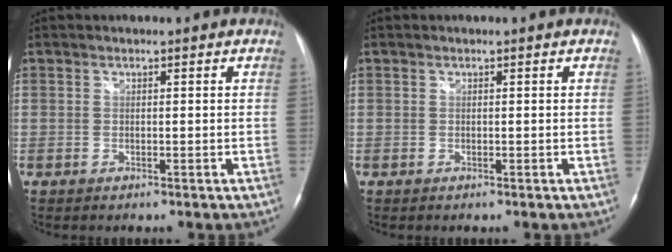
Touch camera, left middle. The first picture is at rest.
{"total": 0.0}